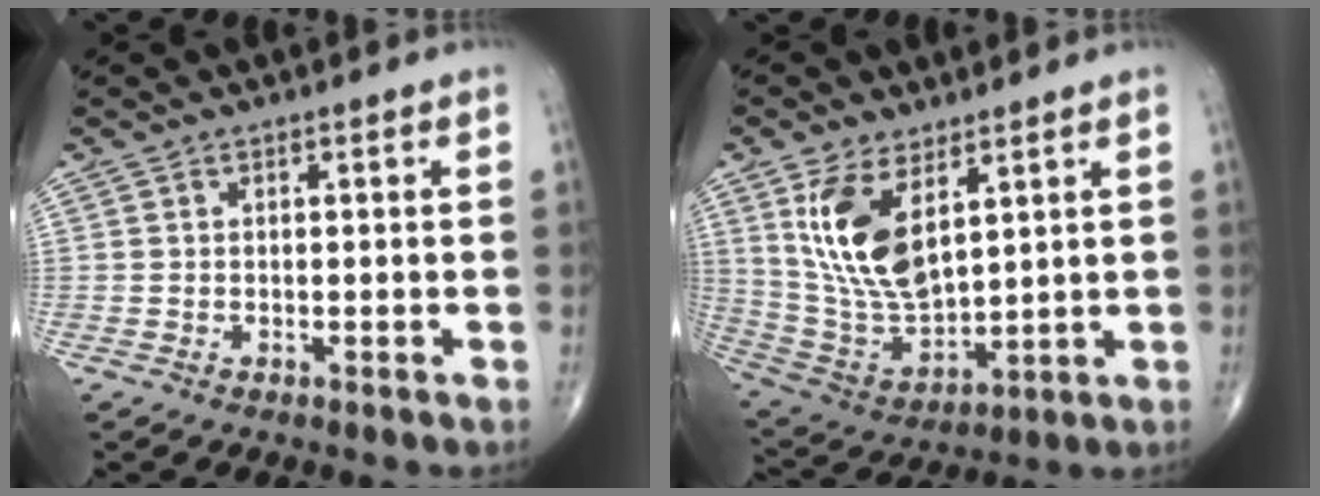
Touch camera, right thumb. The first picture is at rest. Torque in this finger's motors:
{"motor_torque": [-0.95, 1.59, 1.34, 0.71, 0.29]}